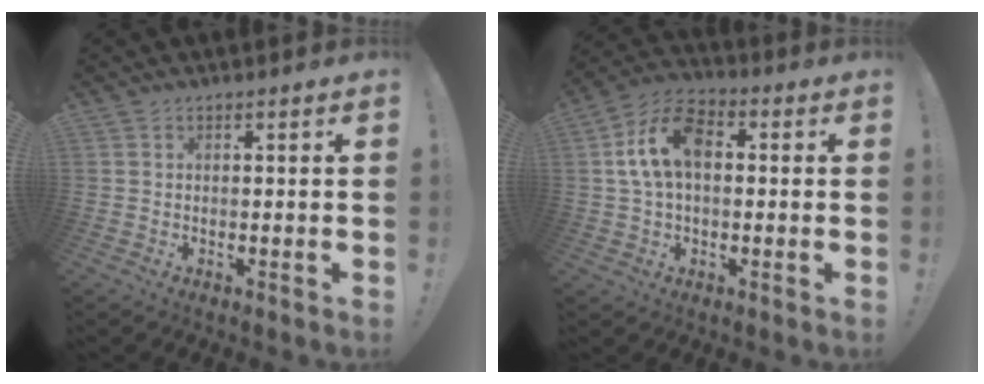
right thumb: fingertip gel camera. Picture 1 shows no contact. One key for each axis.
{"total": 13.0, "fx": 1.9, "fy": 8.2, "fz": 9.9, "tx": -0.189, "ty": 0.014, "tz": 0.039}